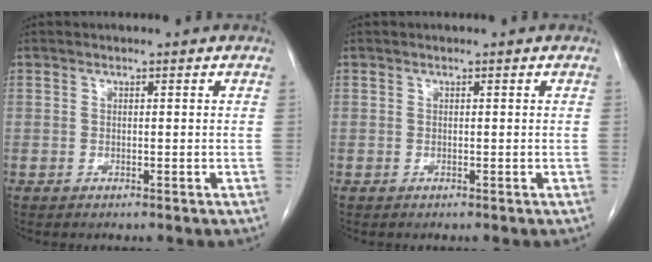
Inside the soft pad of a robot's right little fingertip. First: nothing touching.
{"total": 0.0}